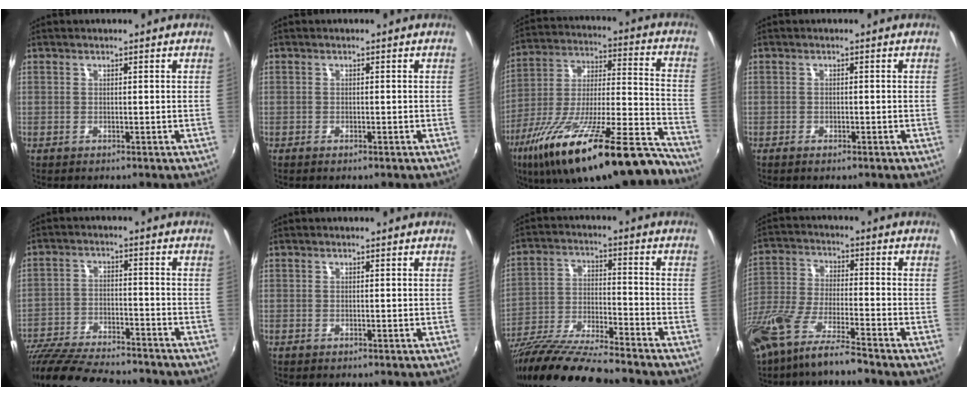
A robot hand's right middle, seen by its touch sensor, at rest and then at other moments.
{"total": 0.7, "force": [-0.5, 0.2, 0.3], "torque": [-0.007, -0.004, -0.011]}
{"total": 29.6, "force": [-21.0, 6.1, 19.9], "torque": [-0.330, -0.051, -0.333]}
{"total": 1.2, "force": [-0.9, 0.5, 0.6], "torque": [-0.012, -0.006, -0.018]}
{"total": 20.2, "force": [-17.5, 4.2, 9.2], "torque": [-0.192, -0.041, -0.291]}
{"total": 0.0}
{"total": 17.3, "force": [-14.8, 1.7, 8.8], "torque": [-0.172, -0.034, -0.259]}
{"total": 12.6, "force": [-9.7, 1.5, 8.0], "torque": [-0.169, -0.029, -0.182]}